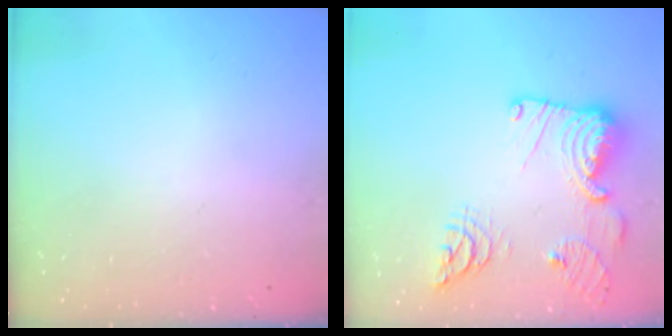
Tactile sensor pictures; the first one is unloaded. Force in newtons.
{"total": 18.8, "press": 18.6, "slide": 2.3}